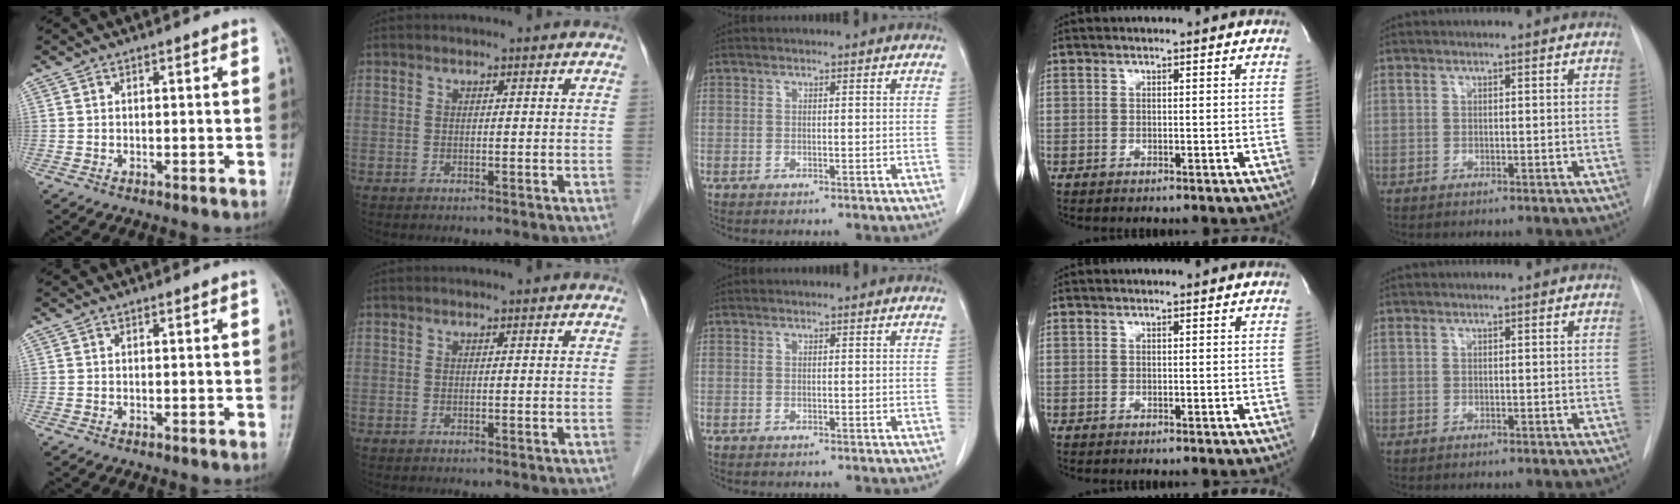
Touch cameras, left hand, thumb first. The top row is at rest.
{}